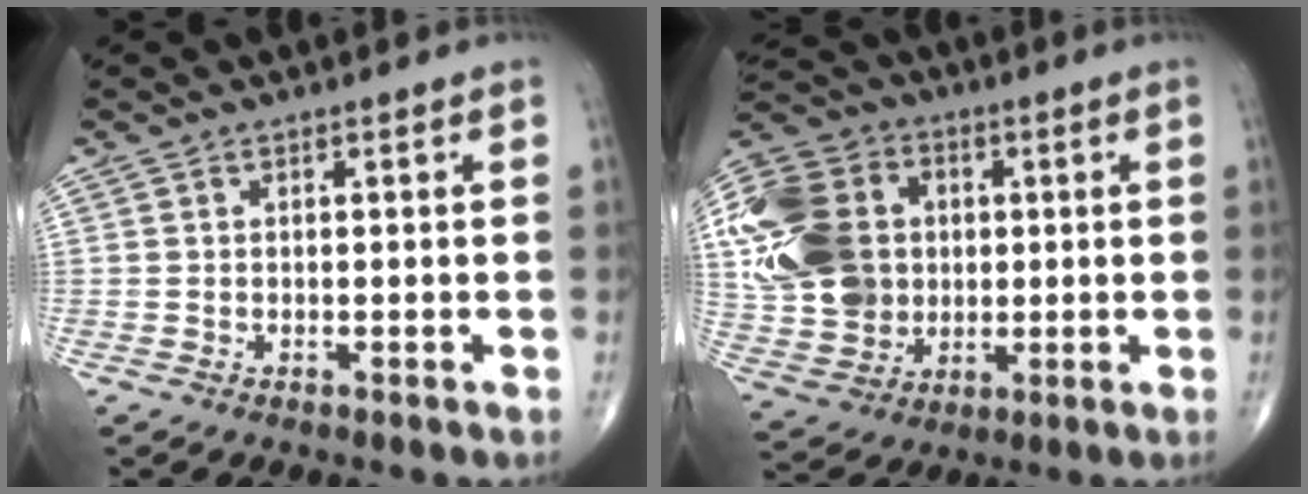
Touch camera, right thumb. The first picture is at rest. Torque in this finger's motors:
{"motor_torque": [-0.05, 0.67, 0.78, 0.52, 0.15]}